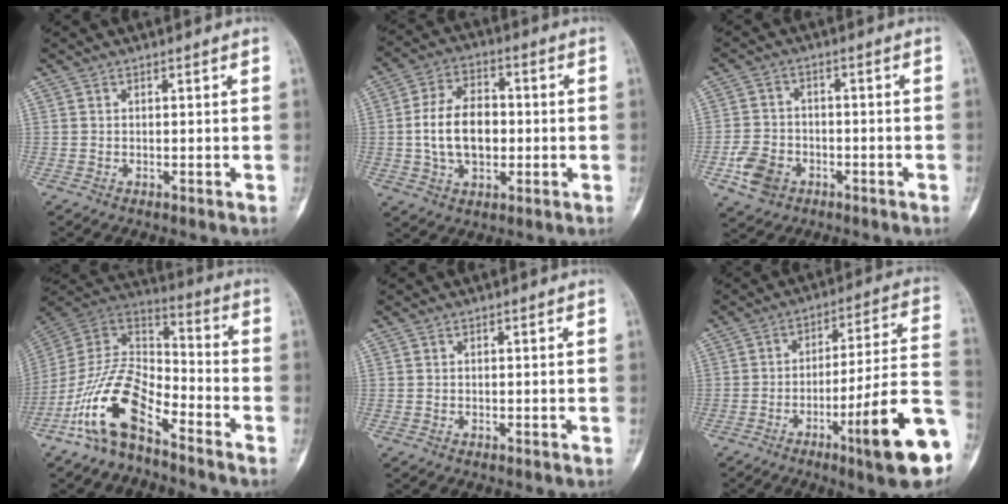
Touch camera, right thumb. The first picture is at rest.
{"total": 12.2, "force": [-0.6, 7.9, 9.3], "torque": [-0.151, 0.016, -0.011]}
{"total": 7.2, "force": [-3.1, 5.4, 3.5], "torque": [-0.055, 0.019, -0.054]}
{"total": 15.5, "force": [-9.3, 6.9, 10.4], "torque": [-0.184, 0.082, -0.185]}
{"total": 0.0}
{"total": 18.3, "force": [-7.9, 1.9, 16.4], "torque": [-0.215, 0.036, -0.116]}